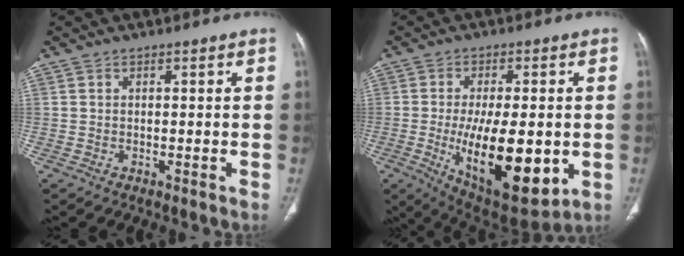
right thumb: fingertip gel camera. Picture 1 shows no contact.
{"total": 19.7, "force": [-3.5, 8.1, 17.6], "torque": [-0.281, -0.025, -0.032]}